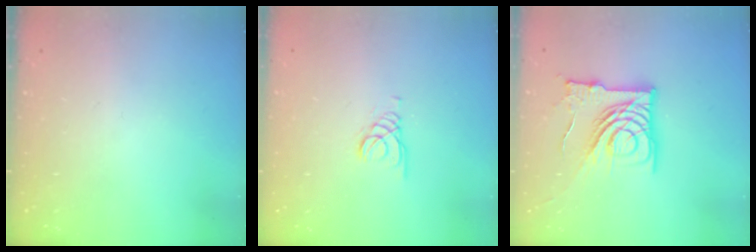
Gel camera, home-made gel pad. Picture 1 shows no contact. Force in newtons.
{"total": 1.3, "press": 1.3, "slide": 0.1}
{"total": 15.9, "press": 15.9, "slide": 1.7}